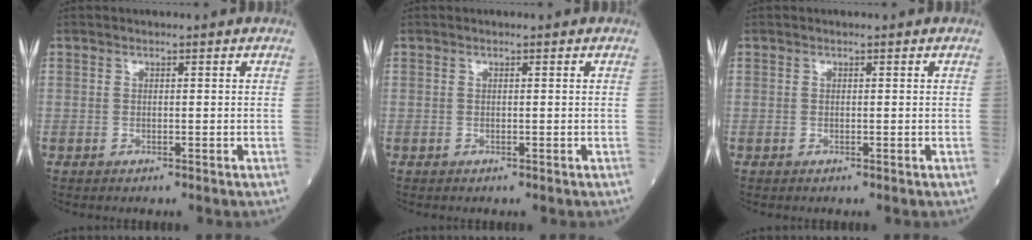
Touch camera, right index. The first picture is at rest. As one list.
[{"total": 0.0}, {"total": 0.0}]